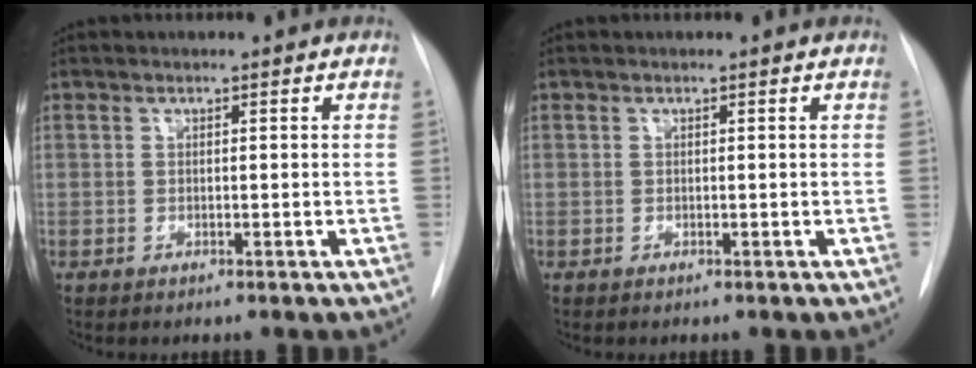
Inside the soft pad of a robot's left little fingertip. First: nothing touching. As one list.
[{"total": 0.0}]